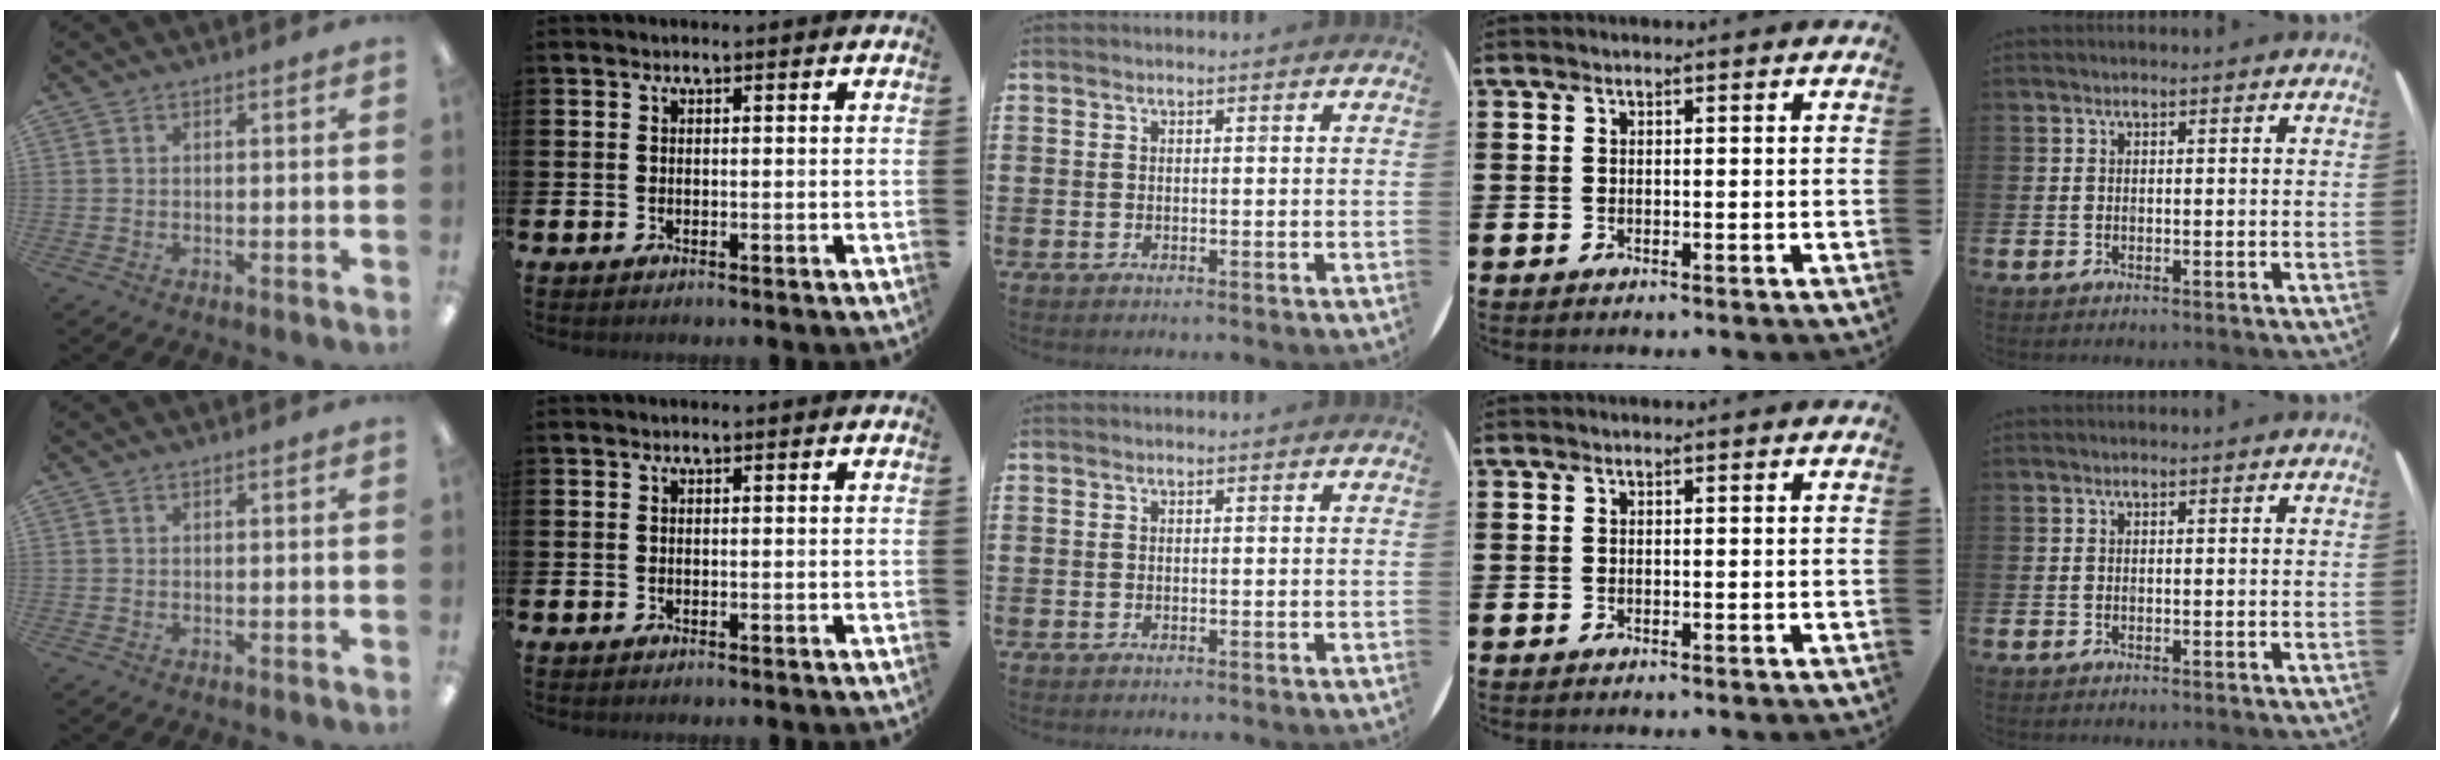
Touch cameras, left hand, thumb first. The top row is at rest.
{}